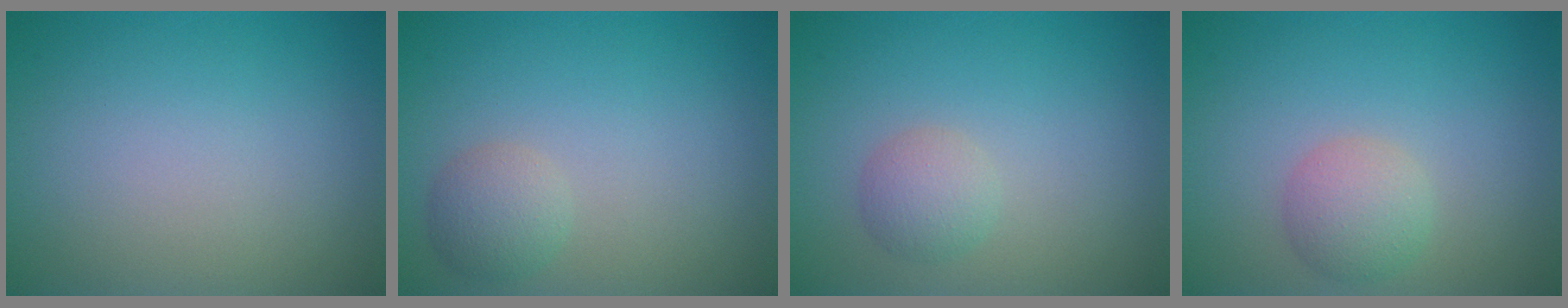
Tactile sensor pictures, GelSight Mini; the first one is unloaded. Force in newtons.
{"total": 2.1, "press": 2.1, "slide": 0.1}
{"total": 2.0, "press": 2.0, "slide": 0.1}
{"total": 2.7, "press": 2.6, "slide": 0.2}